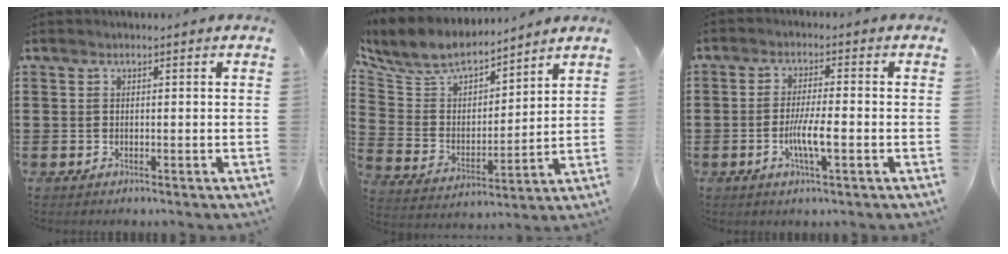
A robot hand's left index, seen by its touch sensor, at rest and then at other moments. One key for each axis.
{"total": 7.3, "fx": 6.7, "fy": 2.3, "fz": 1.8, "tx": -0.075, "ty": -0.044, "tz": 0.116}
{"total": 5.4, "fx": -1.4, "fy": 0.8, "fz": 5.1, "tx": -0.100, "ty": -0.003, "tz": -0.029}